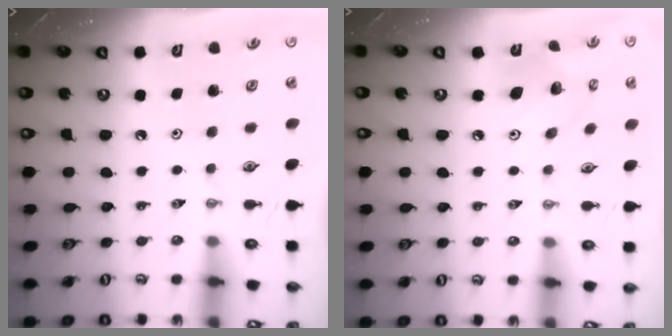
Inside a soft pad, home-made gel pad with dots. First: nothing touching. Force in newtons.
{"total": 9.7, "press": 9.5, "slide": 1.8}